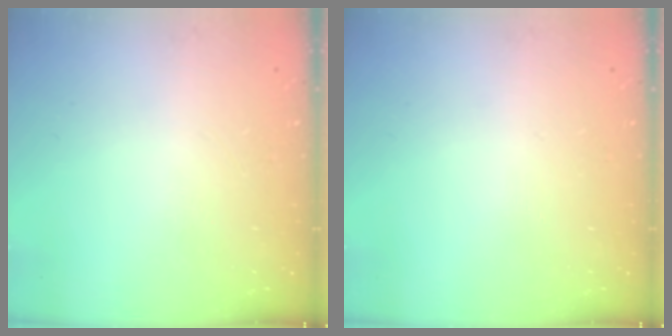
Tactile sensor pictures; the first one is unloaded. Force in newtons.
{"total": 0.0}